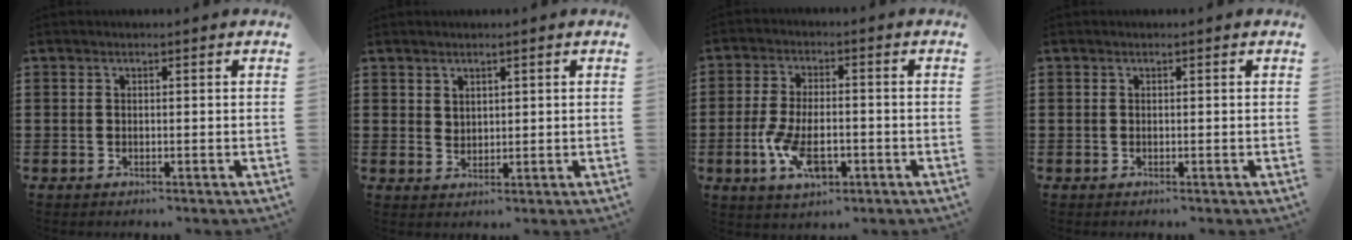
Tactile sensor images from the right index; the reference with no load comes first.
{"total": 1.7, "force": [1.4, 0.9, 0.2], "torque": [-0.005, 0.003, 0.027]}
{"total": 7.4, "force": [-2.4, 3.6, 6.0], "torque": [-0.127, 0.001, -0.045]}
{"total": 0.0}